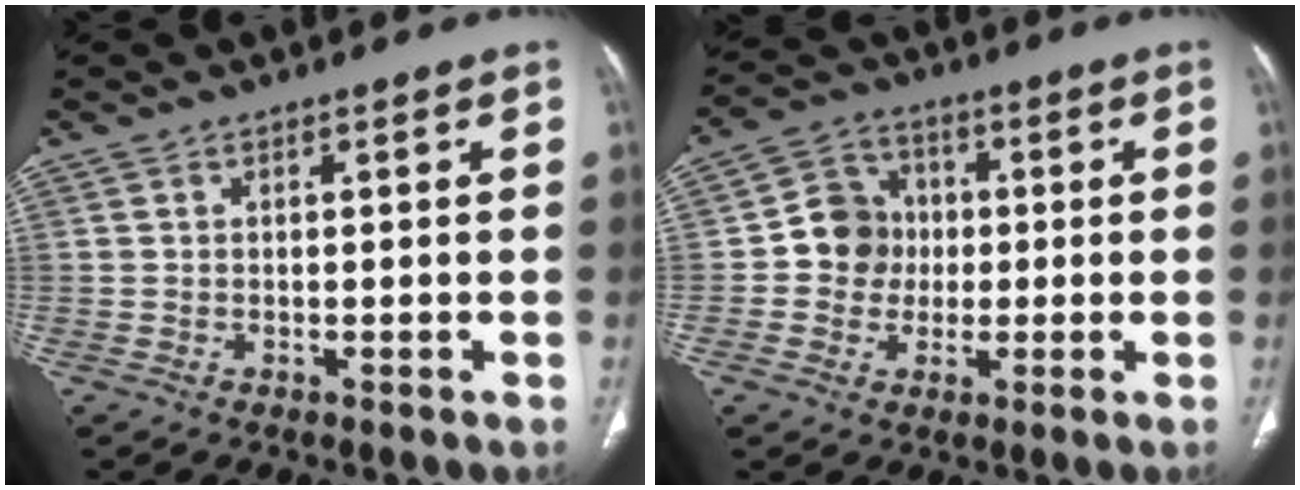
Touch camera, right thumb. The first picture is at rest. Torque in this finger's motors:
{"motor_torque": [-0.30, 0.15, 0.54, -0.38, 0.01]}